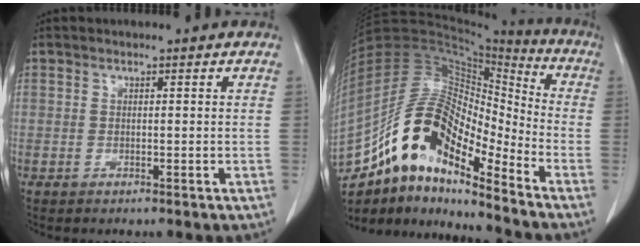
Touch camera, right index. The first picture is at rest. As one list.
[{"total": 17.5, "force": [-12.1, 5.0, 11.6], "torque": [-0.213, 0.041, -0.214]}]